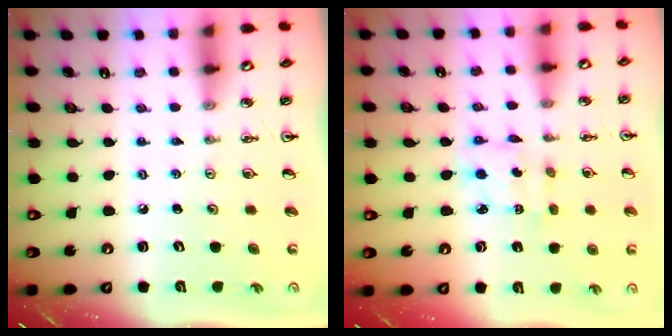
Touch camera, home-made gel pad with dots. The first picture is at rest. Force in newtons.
{"total": 2.9, "press": 2.9, "slide": 0.2}